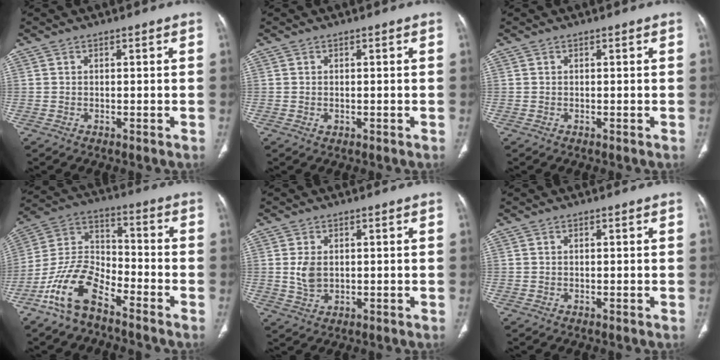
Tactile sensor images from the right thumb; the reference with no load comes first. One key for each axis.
{"total": 0.6, "fx": -0.1, "fy": 0.5, "fz": 0.4, "tx": -0.004, "ty": -0.001, "tz": -0.001}
{"total": 0.0}
{"total": 12.3, "fx": -8.1, "fy": 5.3, "fz": 7.5, "tx": -0.147, "ty": 0.061, "tz": -0.169}
{"total": 4.0, "fx": 0.5, "fy": 2.7, "fz": 2.9, "tx": -0.057, "ty": -0.006, "tz": 0.015}
{"total": 0.0}